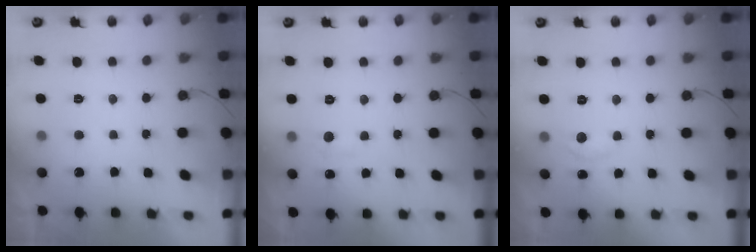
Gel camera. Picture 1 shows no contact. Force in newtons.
{"total": 5.6, "press": 5.5, "slide": 0.8}
{"total": 4.4, "press": 4.4, "slide": 0.7}